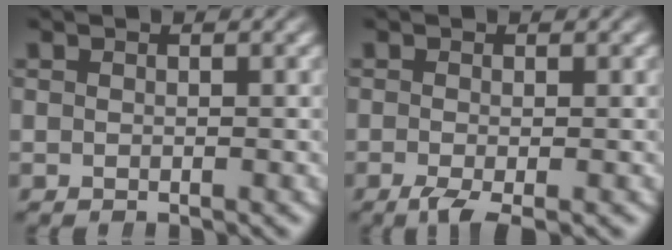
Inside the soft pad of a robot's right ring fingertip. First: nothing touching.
{"total": 3.0, "force": [-2.1, 1.2, 1.8], "torque": [-0.041, -0.018, -0.026]}